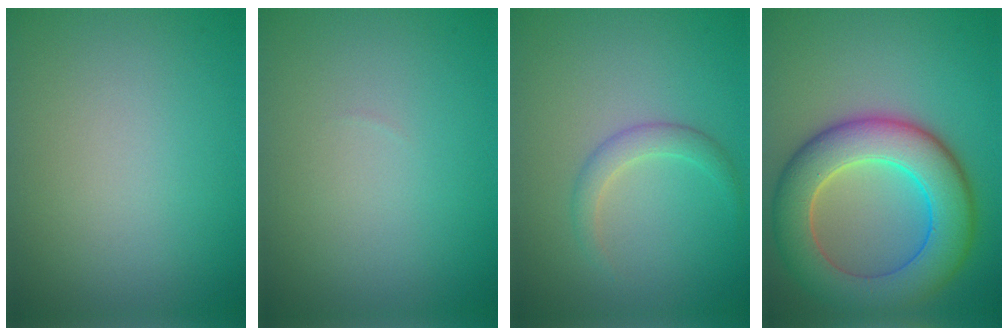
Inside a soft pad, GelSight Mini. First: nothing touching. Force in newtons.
{"total": 0.0}
{"total": 1.9, "press": 1.9, "slide": 0.0}
{"total": 9.4, "press": 9.4, "slide": 0.4}